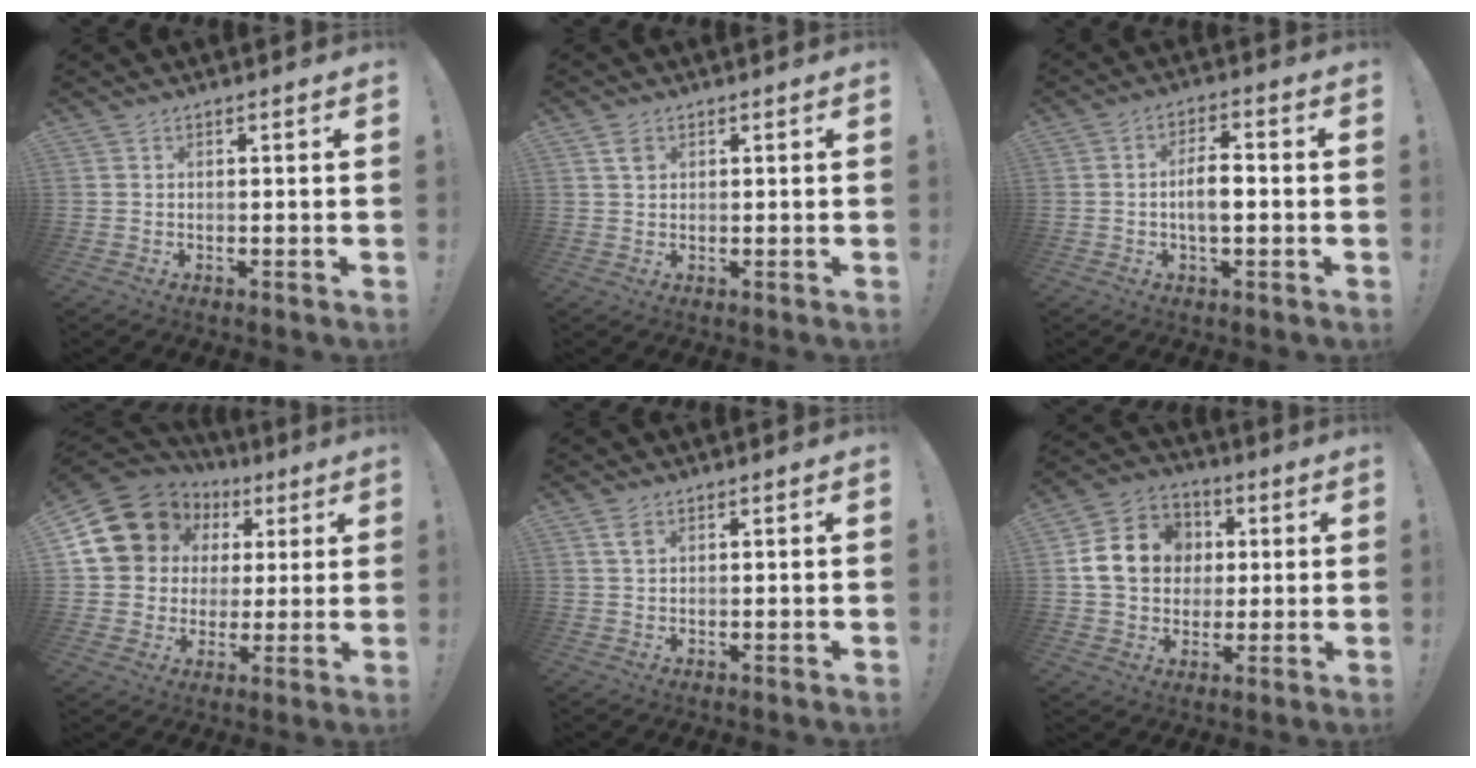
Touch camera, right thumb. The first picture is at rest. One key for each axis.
{"total": 2.1, "fx": 1.1, "fy": 1.5, "fz": 1.0, "tx": 0.001, "ty": -0.008, "tz": 0.016}
{"total": 6.5, "fx": -0.9, "fy": 2.7, "fz": 5.8, "tx": -0.101, "ty": 0.002, "tz": -0.024}
{"total": 16.0, "fx": 6.2, "fy": 13.3, "fz": 6.3, "tx": -0.116, "ty": -0.024, "tz": 0.137}
{"total": 2.3, "fx": 1.3, "fy": 1.2, "fz": 1.6, "tx": -0.018, "ty": -0.006, "tz": 0.020}
{"total": 15.1, "fx": 2.3, "fy": 12.9, "fz": 7.4, "tx": -0.119, "ty": 0.011, "tz": 0.057}